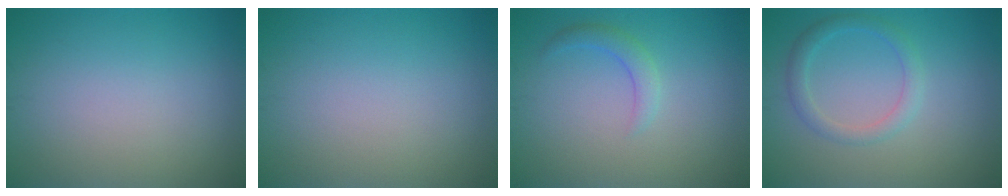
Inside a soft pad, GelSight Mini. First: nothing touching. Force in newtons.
{"total": 0.0}
{"total": 1.7, "press": 1.7, "slide": 0.1}
{"total": 2.2, "press": 2.2, "slide": 0.1}